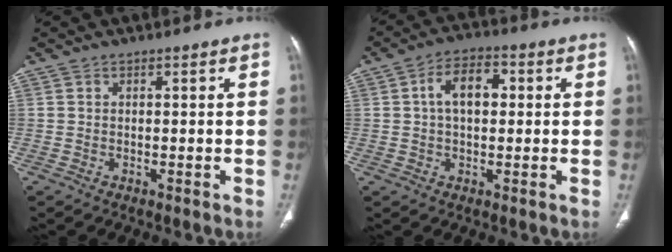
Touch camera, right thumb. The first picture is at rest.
{"total": 7.7, "force": [1.2, 4.6, 6.0], "torque": [-0.094, 0.019, 0.015]}